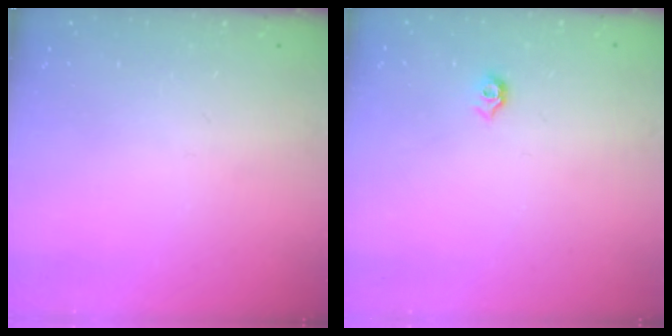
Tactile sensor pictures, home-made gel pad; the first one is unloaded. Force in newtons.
{"total": 5.3, "press": 5.2, "slide": 0.8}